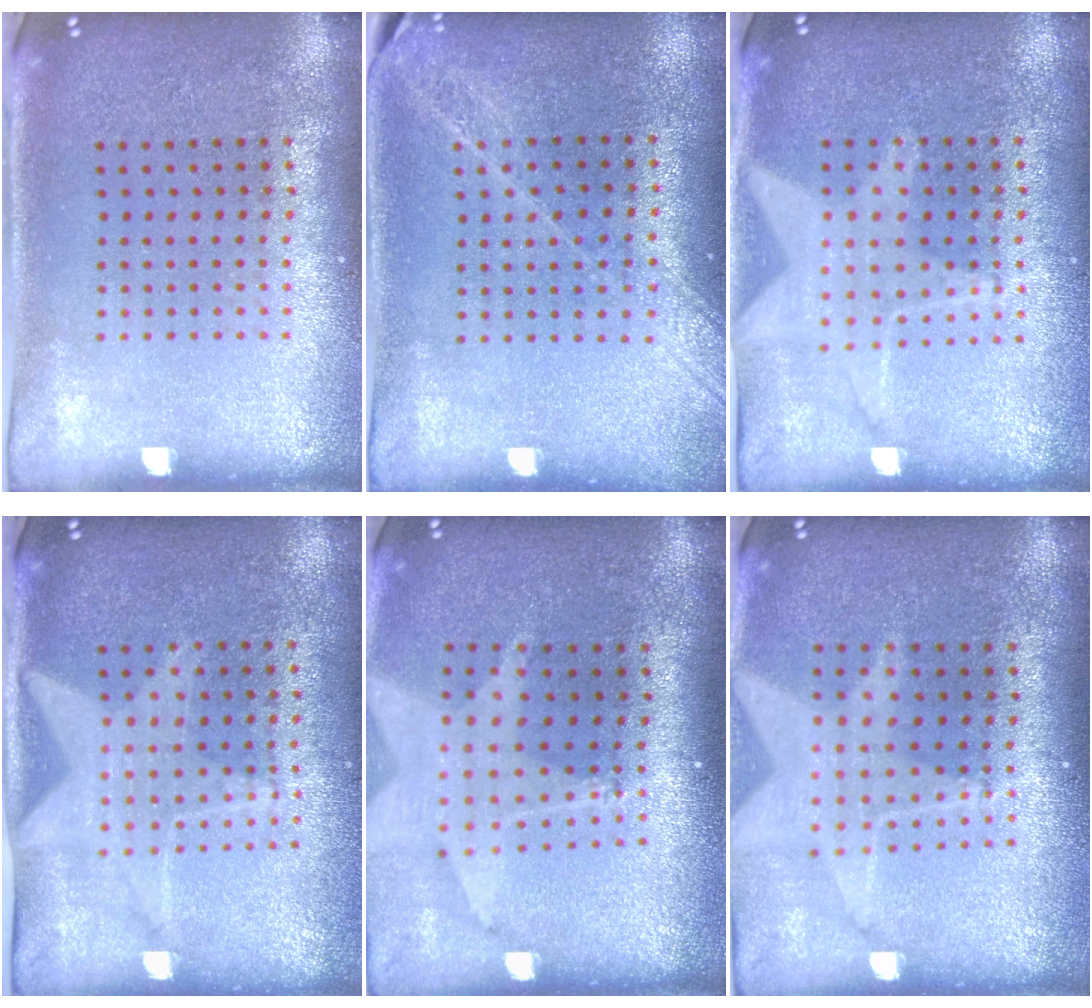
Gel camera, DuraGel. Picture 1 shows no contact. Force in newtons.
{"total": 1.6, "press": 1.5, "slide": 0.7}
{"total": 1.4, "press": 1.3, "slide": 0.3}
{"total": 1.4, "press": 1.4, "slide": 0.2}
{"total": 1.9, "press": 1.5, "slide": 1.2}
{"total": 1.8, "press": 1.5, "slide": 1.1}